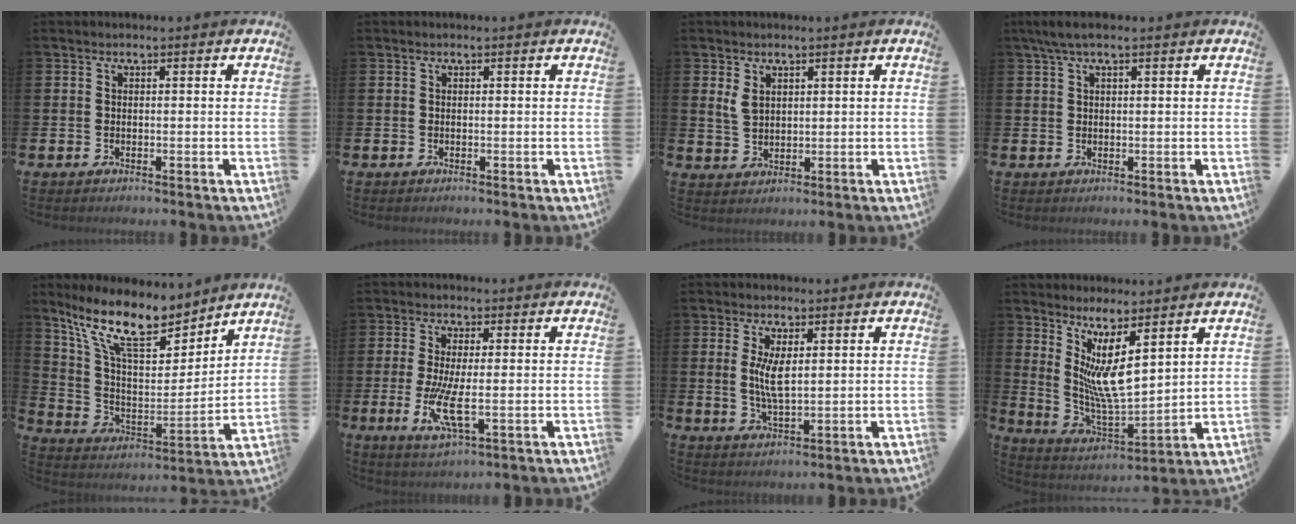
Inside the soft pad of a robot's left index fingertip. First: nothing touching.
{"total": 0.0}
{"total": 2.8, "force": [1.8, 1.6, 1.4], "torque": [-0.018, -0.001, 0.030]}
{"total": 2.6, "force": [1.6, 0.5, 2.0], "torque": [-0.046, 0.008, 0.029]}
{"total": 13.7, "force": [11.1, 4.3, 6.7], "torque": [-0.172, -0.056, 0.201]}
{"total": 5.8, "force": [-0.6, 1.5, 5.6], "torque": [-0.099, -0.011, -0.015]}
{"total": 4.6, "force": [1.3, 1.5, 4.2], "torque": [-0.071, -0.001, 0.020]}
{"total": 7.5, "force": [4.0, 1.4, 6.1], "torque": [-0.130, -0.035, 0.066]}